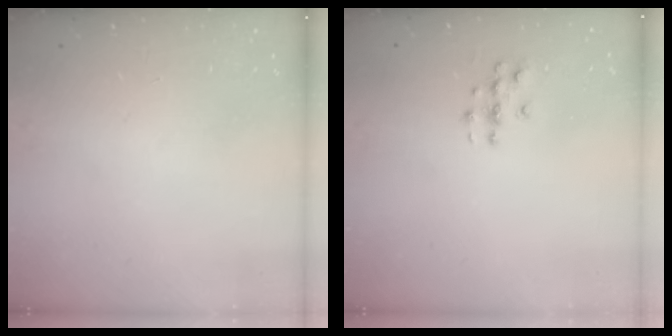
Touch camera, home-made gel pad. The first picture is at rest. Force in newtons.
{"total": 3.4, "press": 3.4, "slide": 0.2}